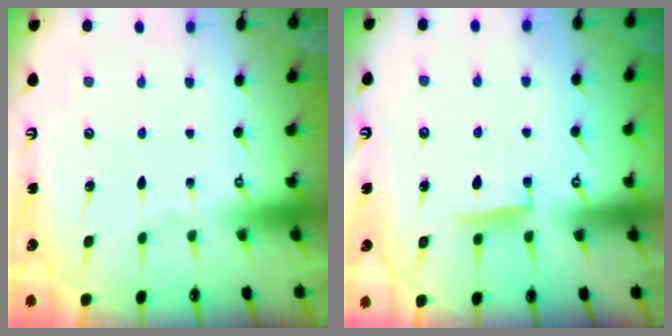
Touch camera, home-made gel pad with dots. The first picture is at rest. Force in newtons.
{"total": 5.6, "press": 5.5, "slide": 0.7}